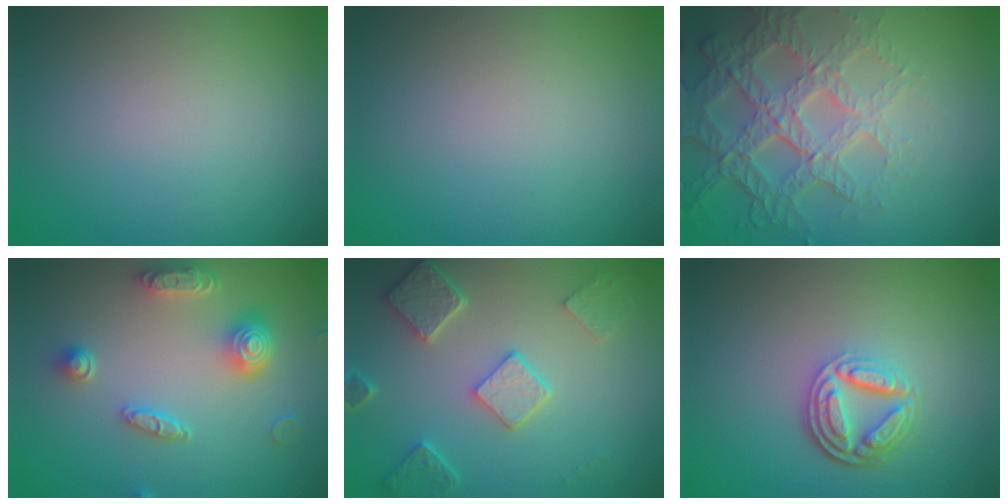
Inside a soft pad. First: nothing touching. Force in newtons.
{"total": 0.0}
{"total": 7.4, "press": 5.3, "slide": 5.2}
{"total": 4.8, "press": 3.9, "slide": 2.7}
{"total": 4.9, "press": 3.9, "slide": 3.0}
{"total": 4.6, "press": 3.6, "slide": 3.0}